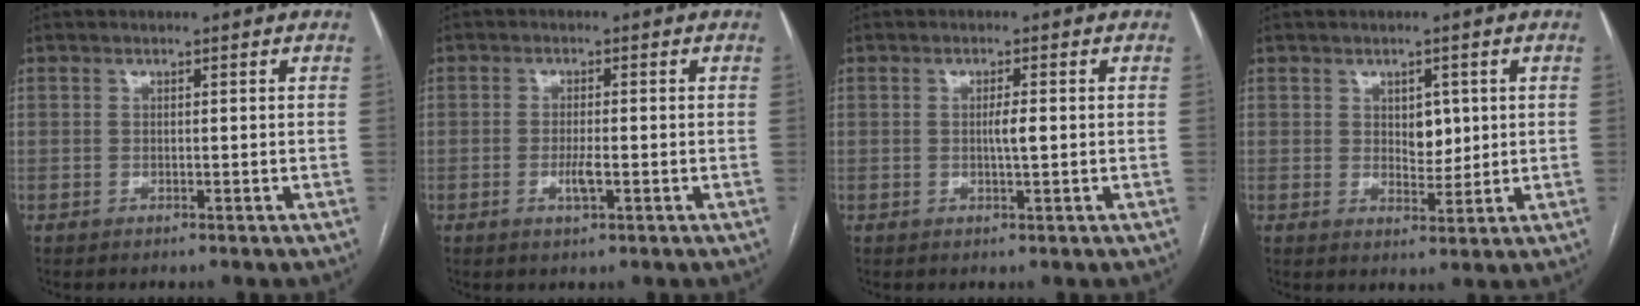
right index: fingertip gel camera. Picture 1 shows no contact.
{"total": 2.8, "force": [-0.9, 0.6, 2.6], "torque": [-0.053, -0.003, -0.014]}
{"total": 2.1, "force": [0.0, 0.1, 2.1], "torque": [-0.039, 0.000, 0.000]}
{"total": 3.7, "force": [0.9, 2.3, 2.7], "torque": [-0.034, -0.003, 0.019]}